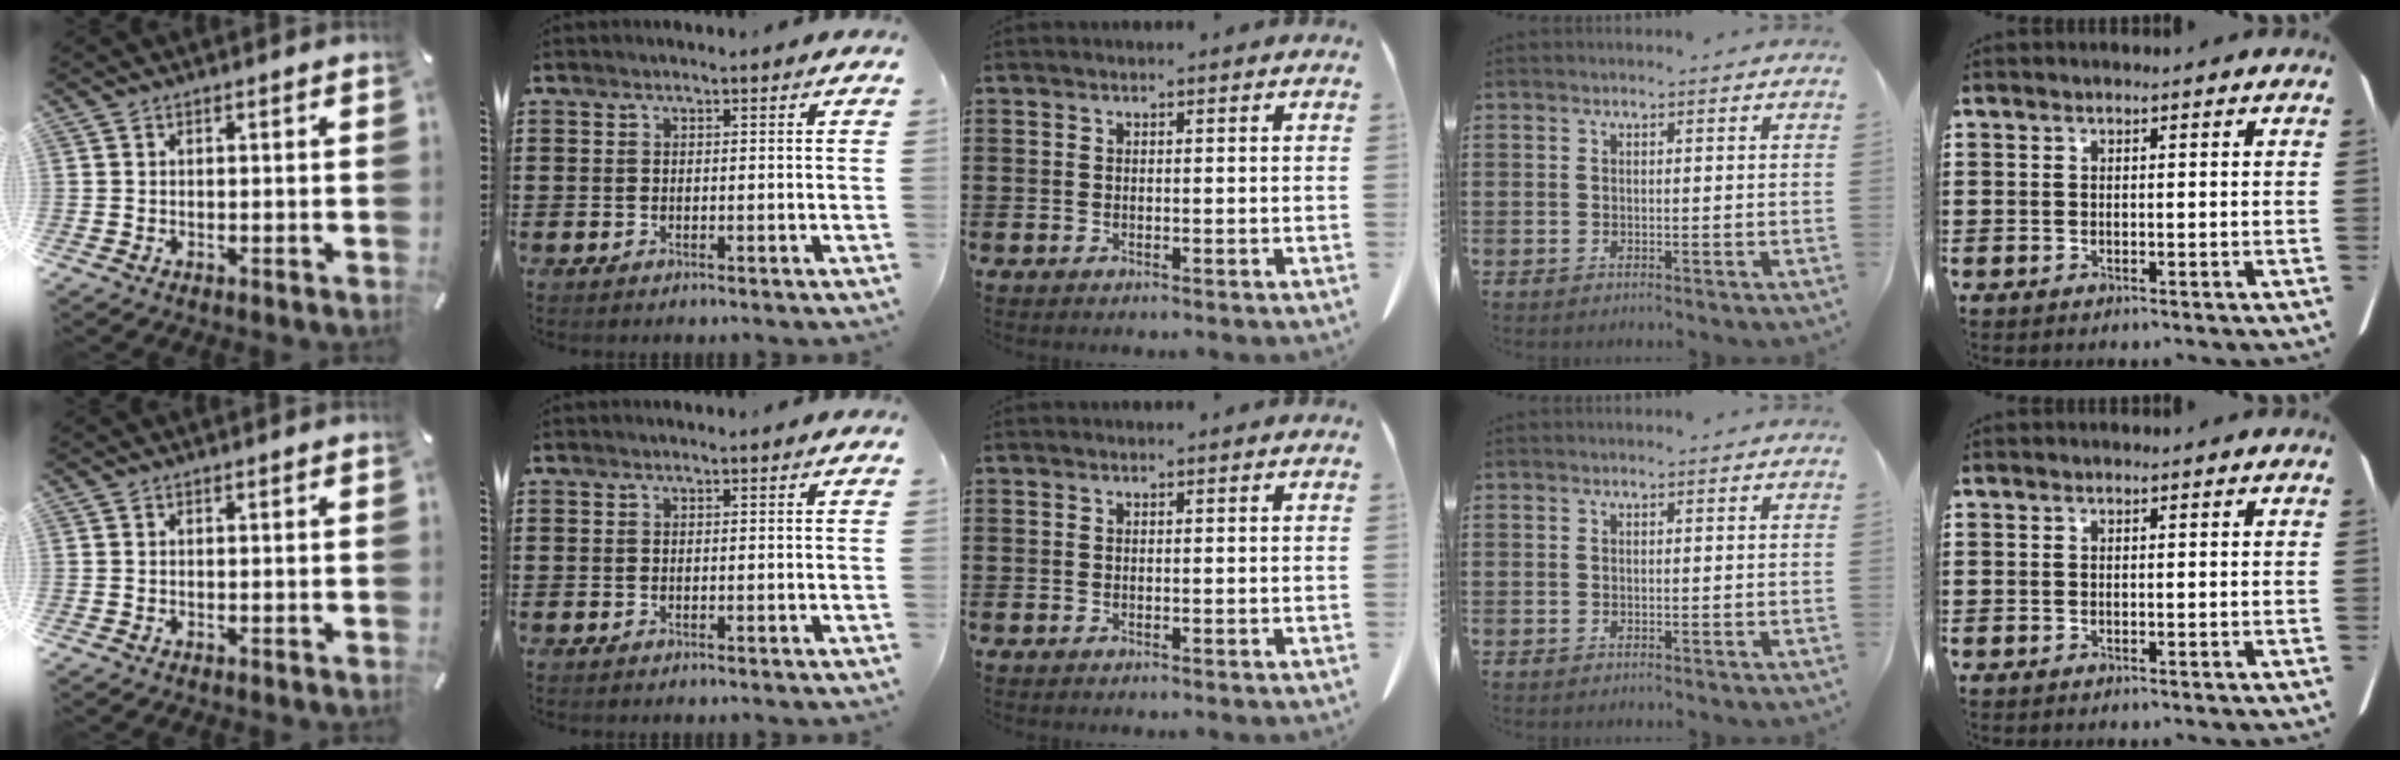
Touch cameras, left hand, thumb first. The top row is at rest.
{}